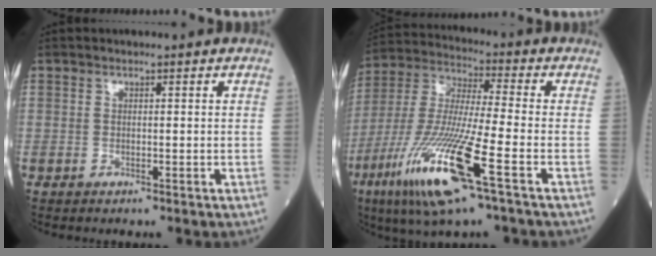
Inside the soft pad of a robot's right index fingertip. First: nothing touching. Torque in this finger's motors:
{"motor_torque": [1.33, -0.80, 1.05, 0.21]}